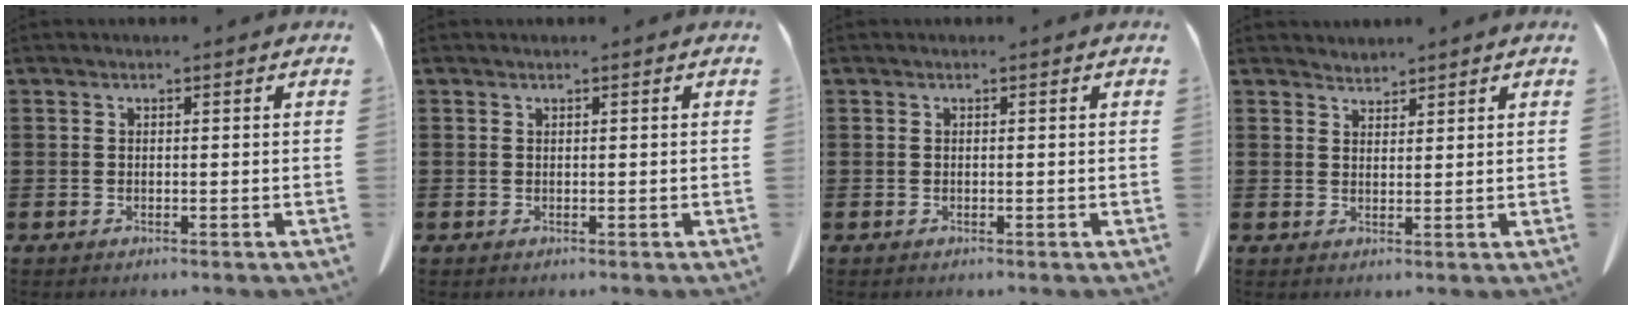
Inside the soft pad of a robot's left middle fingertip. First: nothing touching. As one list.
[{"total": 0.0}, {"total": 0.0}, {"total": 2.1, "force": [2.0, 0.4, -0.3], "torque": [0.001, -0.005, 0.041]}]